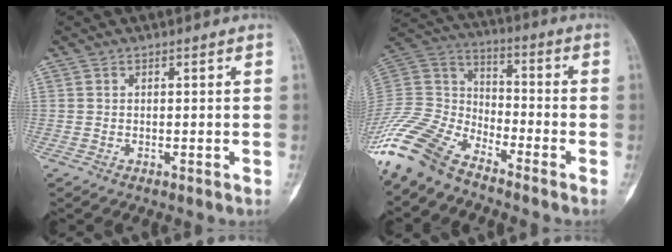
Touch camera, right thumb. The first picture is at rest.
{"total": 15.9, "force": [-12.8, 6.5, 6.9], "torque": [-0.135, 0.067, -0.259]}